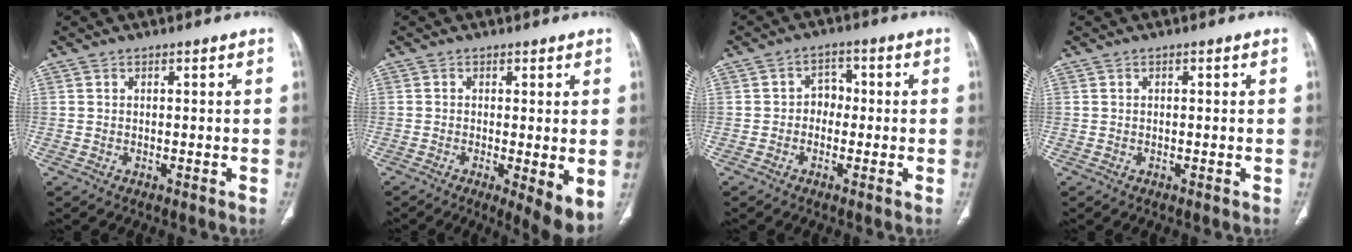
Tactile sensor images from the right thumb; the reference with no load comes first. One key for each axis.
{"total": 6.6, "fx": -1.2, "fy": 1.7, "fz": 6.3, "tx": -0.096, "ty": -0.021, "tz": -0.019}
{"total": 3.6, "fx": -0.6, "fy": 3.0, "fz": 1.9, "tx": -0.004, "ty": 0.017, "tz": -0.021}
{"total": 0.0}